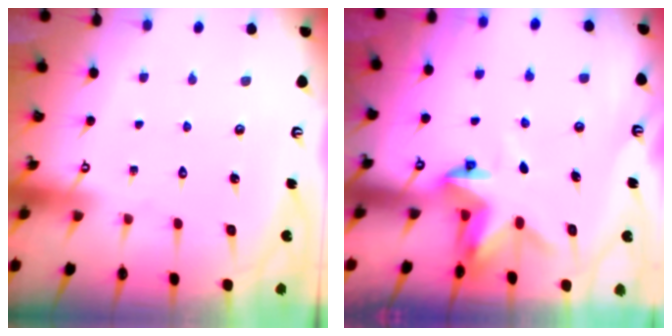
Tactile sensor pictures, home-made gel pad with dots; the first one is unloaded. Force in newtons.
{"total": 3.0, "press": 3.0, "slide": 0.0}